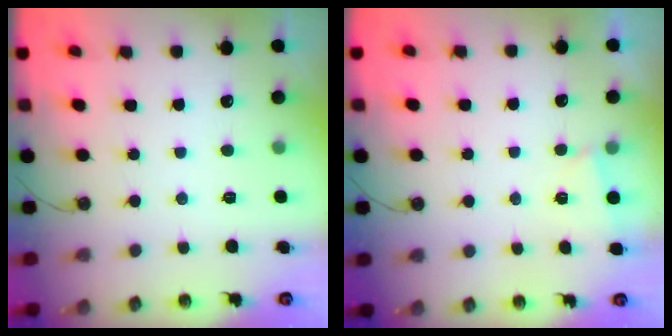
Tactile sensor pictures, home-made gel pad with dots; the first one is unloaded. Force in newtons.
{"total": 5.0, "press": 0.7, "slide": 5.0}